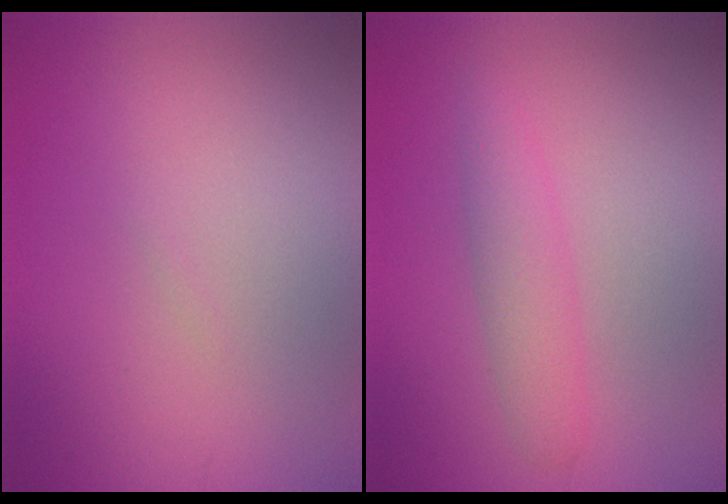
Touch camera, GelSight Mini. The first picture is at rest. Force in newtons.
{"total": 2.4, "press": 2.4, "slide": 0.1}